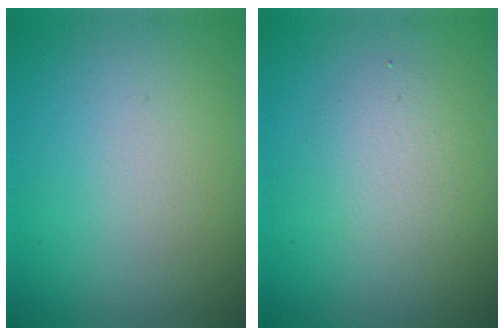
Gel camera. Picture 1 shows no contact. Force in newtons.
{"total": 2.5, "press": 2.5, "slide": 0.2}